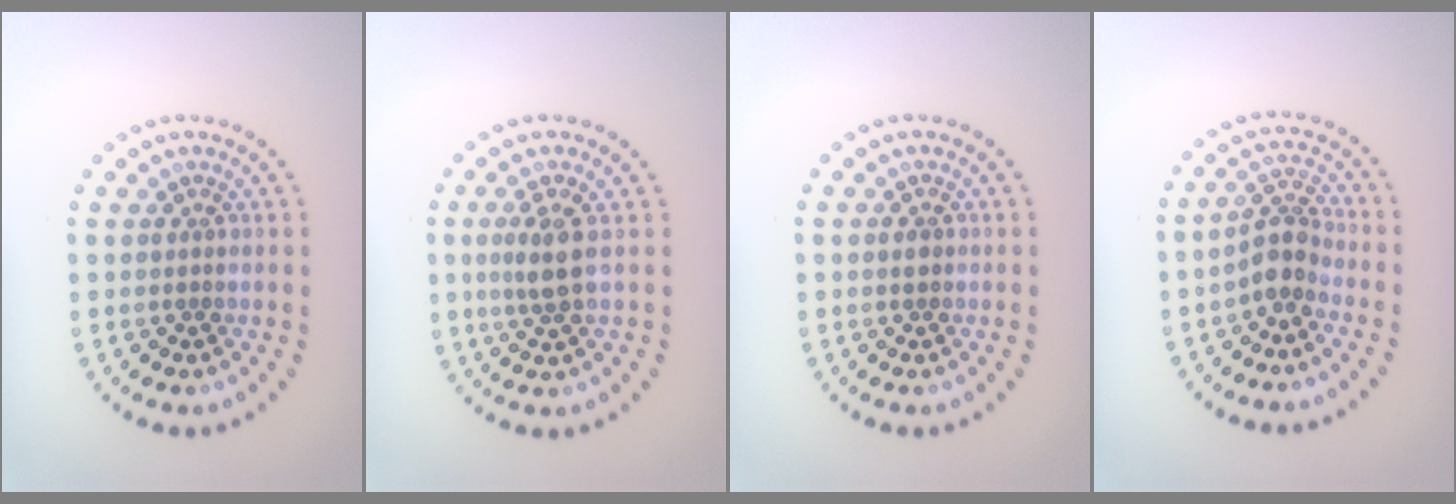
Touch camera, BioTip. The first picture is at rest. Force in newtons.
{"total": 2.6, "press": 2.1, "slide": 1.5}
{"total": 1.0, "press": 1.0, "slide": 0.0}
{"total": 2.9, "press": 2.3, "slide": 1.8}